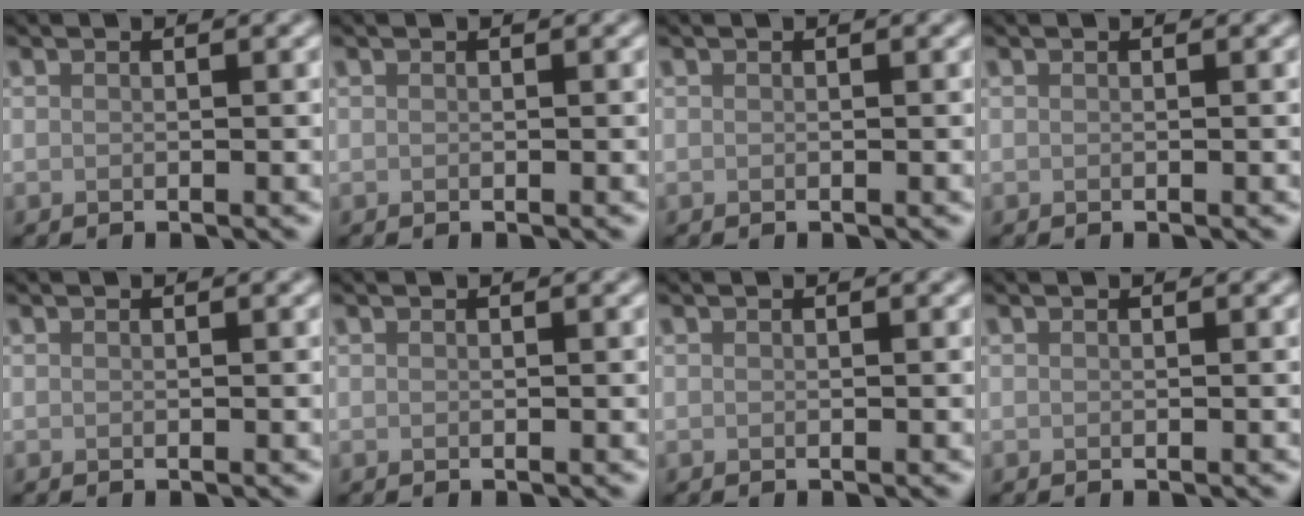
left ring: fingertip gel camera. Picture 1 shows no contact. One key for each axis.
{"total": 0.0}
{"total": 0.0}
{"total": 0.0}
{"total": 0.0}
{"total": 0.0}
{"total": 0.0}
{"total": 0.0}